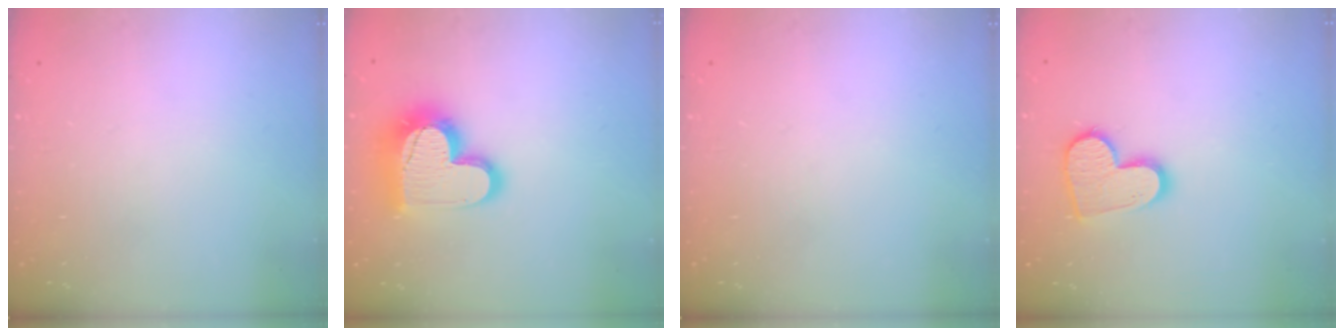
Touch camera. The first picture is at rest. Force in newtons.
{"total": 18.6, "press": 18.6, "slide": 1.3}
{"total": 0.0}
{"total": 13.0, "press": 13.0, "slide": 1.1}